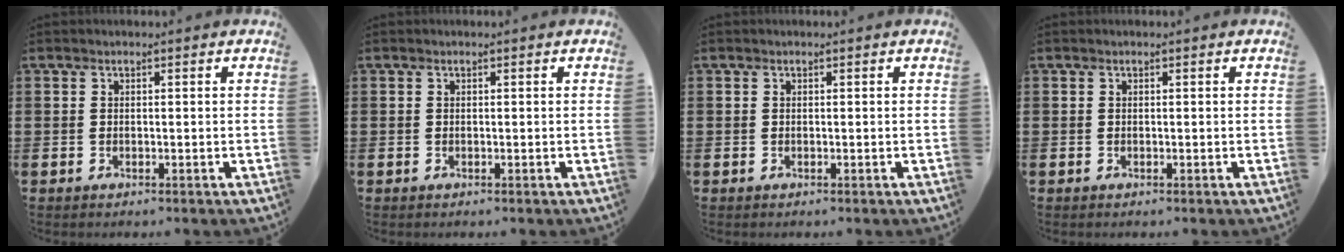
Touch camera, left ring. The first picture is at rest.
{"total": 0.0}
{"total": 0.0}
{"total": 0.0}